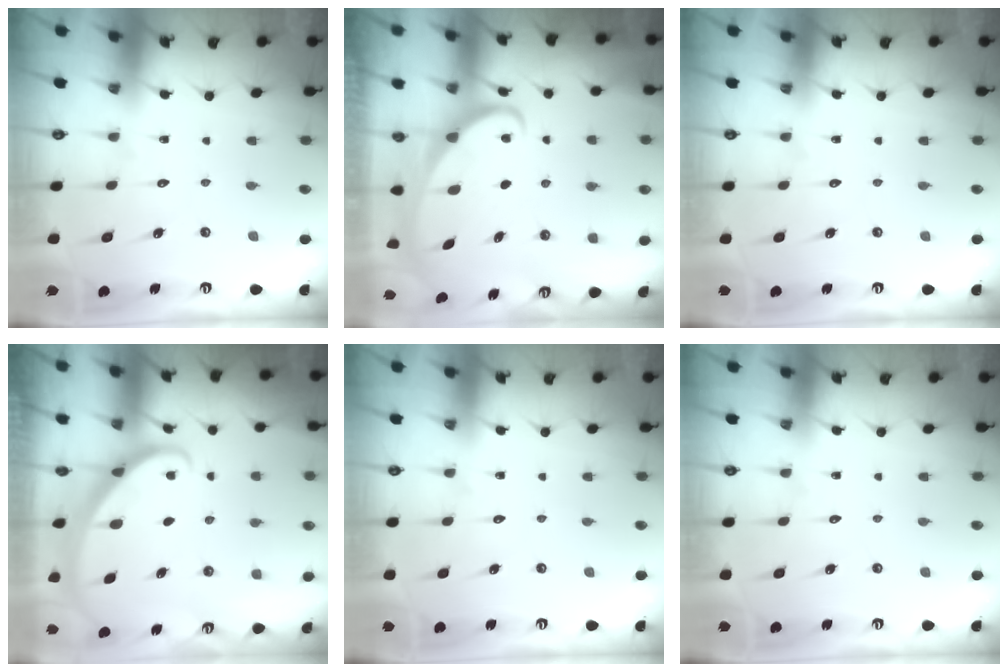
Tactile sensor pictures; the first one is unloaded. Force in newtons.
{"total": 2.2, "press": 2.2, "slide": 0.3}
{"total": 0.0}
{"total": 1.8, "press": 1.8, "slide": 0.1}
{"total": 0.0}
{"total": 0.0}